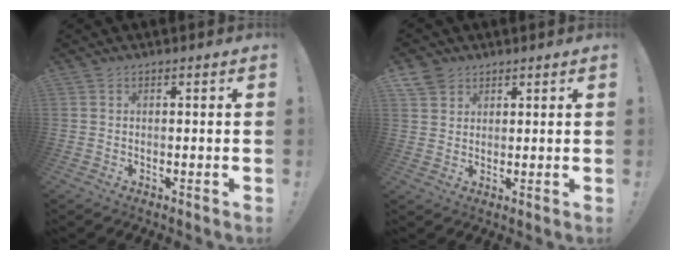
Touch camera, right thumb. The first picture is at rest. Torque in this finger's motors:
{"motor_torque": [0.00, 0.00, -0.09, 0.13, 0.07]}